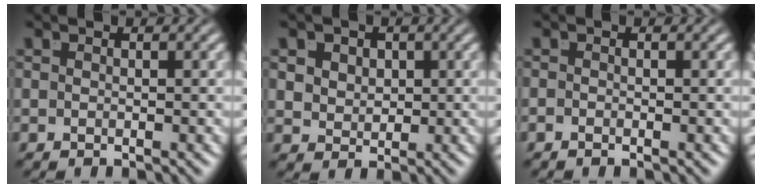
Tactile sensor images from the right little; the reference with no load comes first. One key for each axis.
{"total": 3.1, "fx": 1.1, "fy": 2.5, "fz": 1.5, "tx": -0.032, "ty": -0.015, "tz": 0.029}
{"total": 0.7, "fx": -0.7, "fy": -0.3, "fz": 0.2, "tx": 0.001, "ty": -0.004, "tz": -0.011}